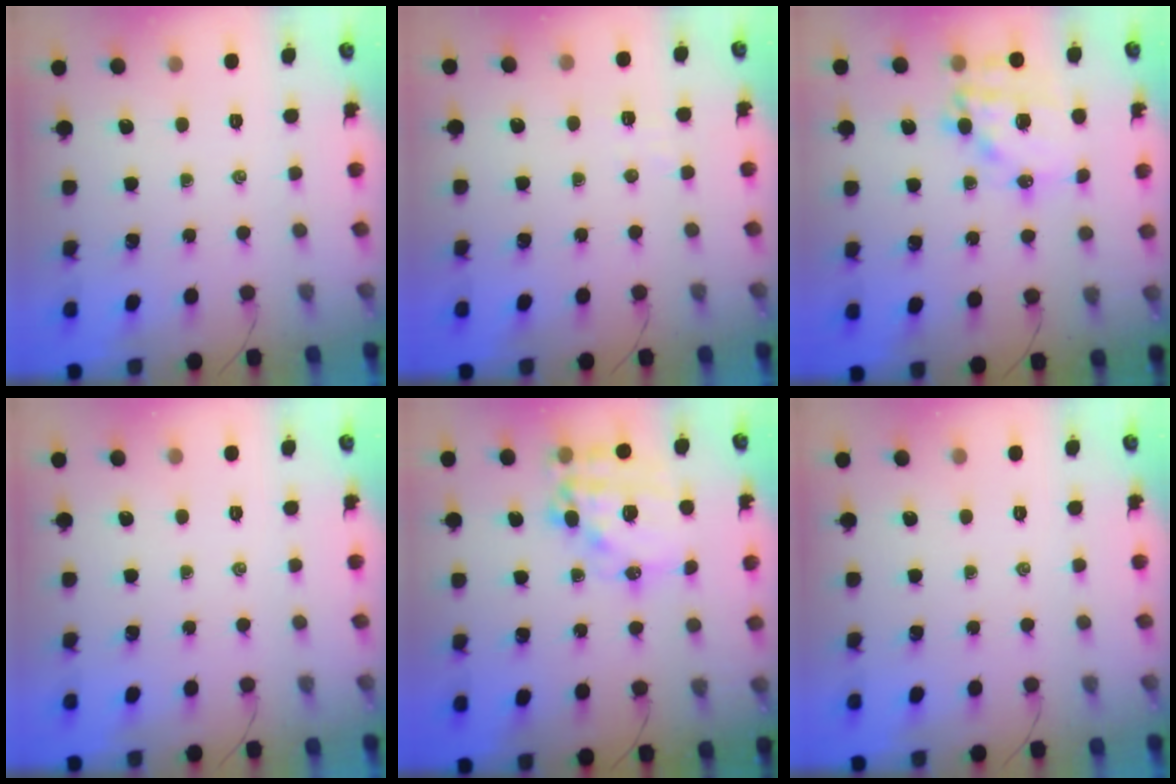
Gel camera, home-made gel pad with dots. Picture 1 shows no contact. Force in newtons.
{"total": 2.9, "press": 2.8, "slide": 0.6}
{"total": 14.2, "press": 13.8, "slide": 3.2}
{"total": 0.0}
{"total": 15.9, "press": 15.5, "slide": 3.5}
{"total": 0.0}